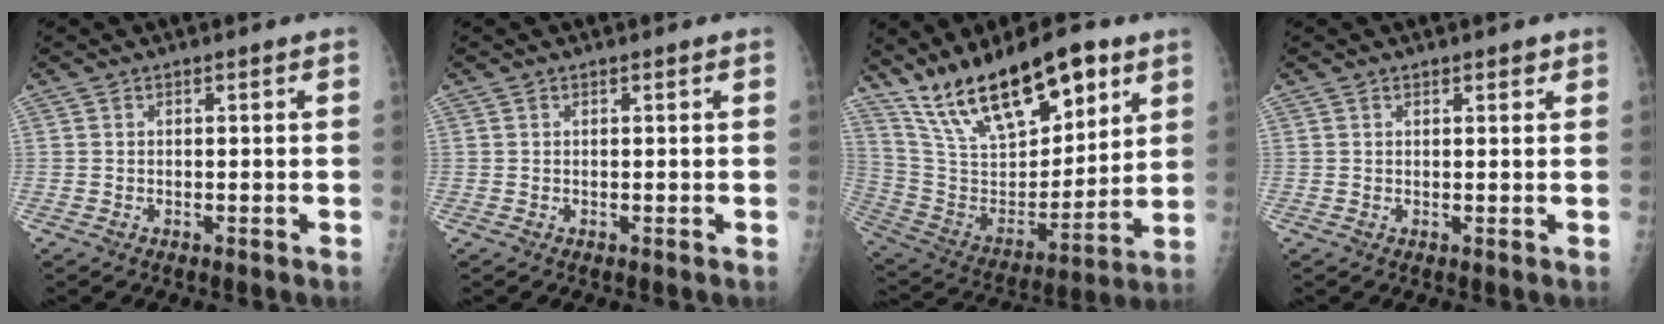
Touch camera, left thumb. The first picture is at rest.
{"total": 0.0}
{"total": 23.5, "force": [15.2, 9.5, 15.2], "torque": [-0.222, -0.052, 0.279]}
{"total": 1.1, "force": [0.8, 0.6, 0.5], "torque": [0.003, -0.004, 0.009]}